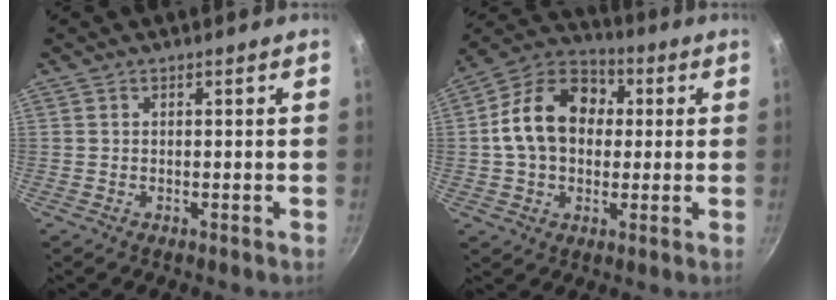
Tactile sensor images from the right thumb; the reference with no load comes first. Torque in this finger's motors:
{"motor_torque": [-0.48, 1.64, 1.22, 0.09, 0.13]}